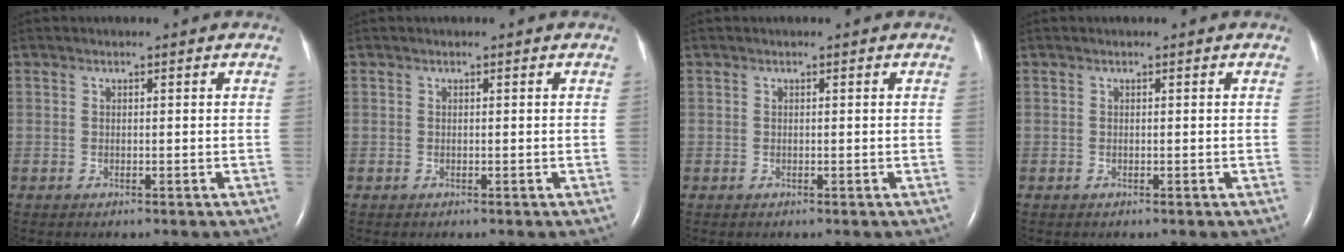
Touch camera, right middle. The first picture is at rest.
{"total": 0.0}
{"total": 0.0}
{"total": 0.0}